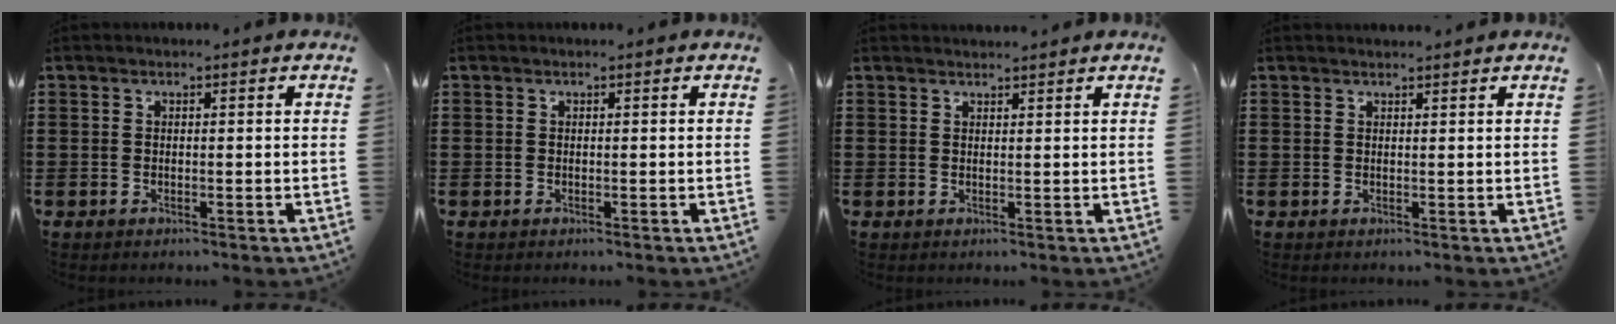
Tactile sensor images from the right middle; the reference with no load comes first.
{"total": 0.0}
{"total": 1.3, "force": [1.3, -0.1, 0.0], "torque": [-0.002, -0.003, 0.026]}
{"total": 1.0, "force": [1.0, -0.1, 0.0], "torque": [-0.002, -0.003, 0.019]}